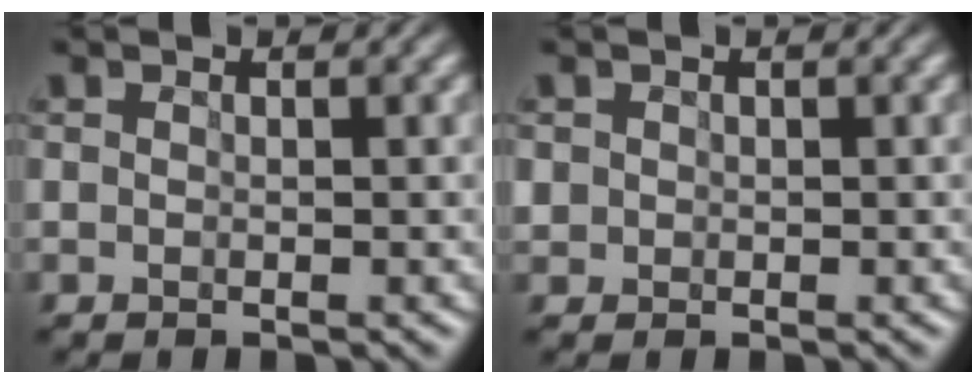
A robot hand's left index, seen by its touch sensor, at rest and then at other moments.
{"total": 1.9, "force": [0.2, 1.9, 0.5], "torque": [-0.011, 0.022, 0.001]}